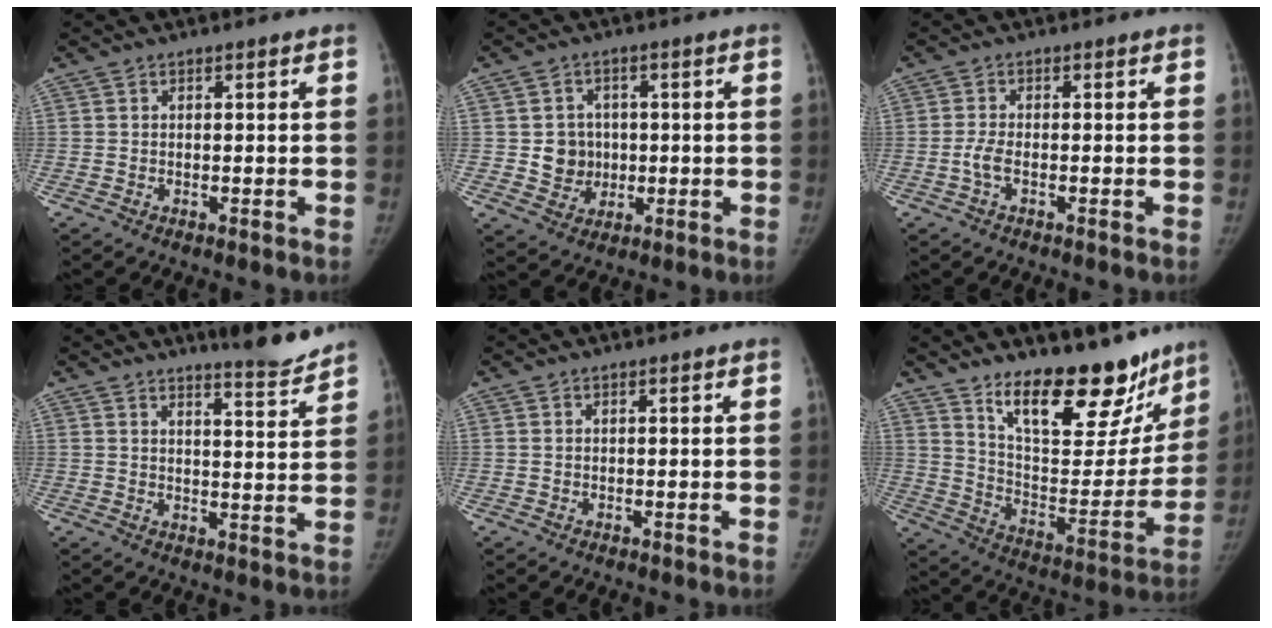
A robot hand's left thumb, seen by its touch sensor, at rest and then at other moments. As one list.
[{"total": 6.4, "force": [0.1, 5.9, 2.3], "torque": [-0.006, 0.005, 0.006]}, {"total": 2.3, "force": [-0.7, 0.9, 2.0], "torque": [-0.048, 0.004, -0.016]}, {"total": 6.6, "force": [6.1, 0.2, 2.4], "torque": [-0.028, -0.059, 0.083]}, {"total": 0.0}, {"total": 23.4, "force": [16.8, 9.5, 13.3], "torque": [-0.133, -0.104, 0.263]}]